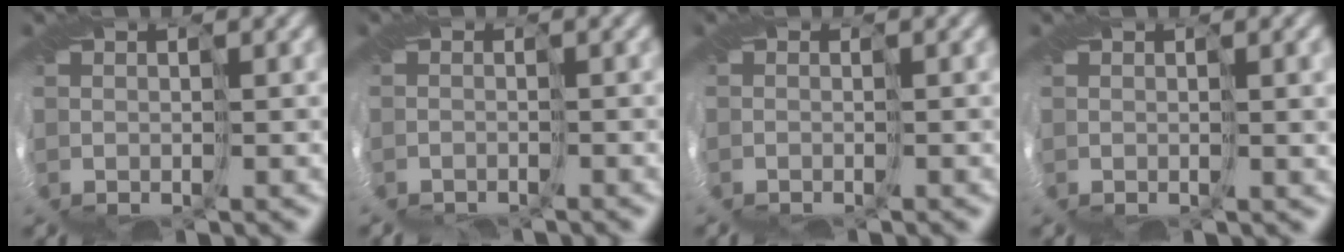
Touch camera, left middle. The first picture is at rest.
{"total": 4.1, "force": [-3.4, -1.3, -1.8], "torque": [0.007, -0.019, -0.037]}
{"total": 3.4, "force": [-2.4, -1.6, -1.9], "torque": [0.015, -0.021, -0.018]}
{"total": 2.3, "force": [0.4, 0.6, 2.2], "torque": [-0.028, 0.003, 0.010]}